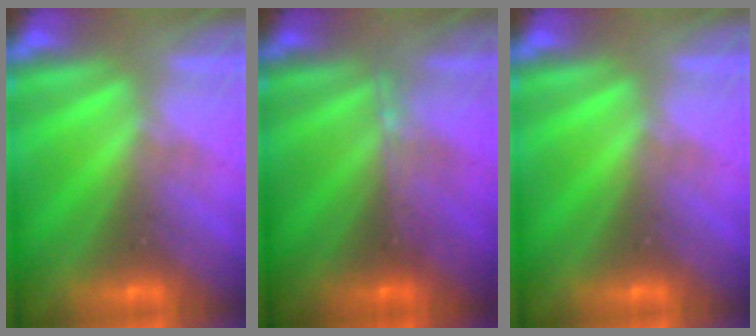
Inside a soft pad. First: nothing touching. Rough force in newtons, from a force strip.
{"total": 2.9}
{"total": 0.0}